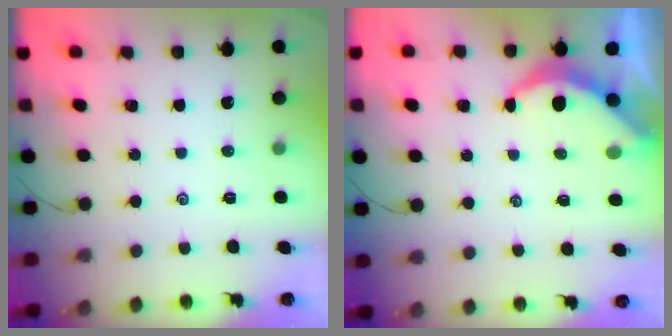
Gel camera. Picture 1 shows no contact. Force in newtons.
{"total": 5.8, "press": 5.8, "slide": 0.3}